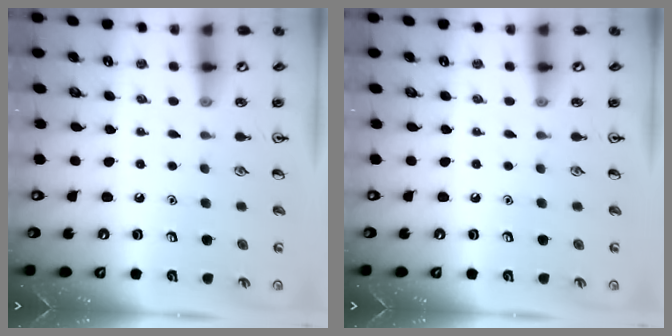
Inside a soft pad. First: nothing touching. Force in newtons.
{"total": 0.0}